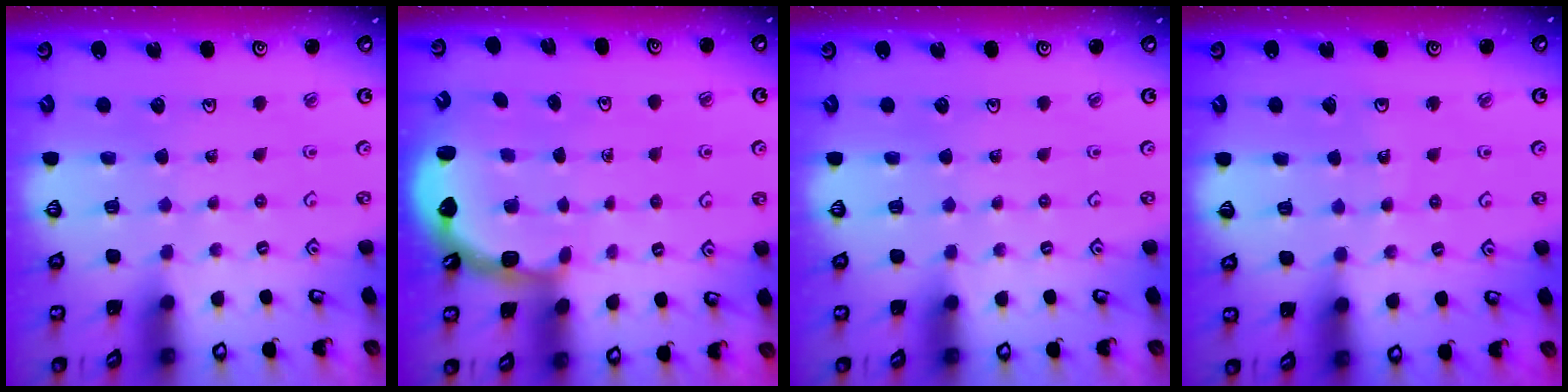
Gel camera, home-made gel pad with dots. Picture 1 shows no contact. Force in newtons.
{"total": 2.5, "press": 2.1, "slide": 1.3}
{"total": 0.0}
{"total": 3.7, "press": 3.7, "slide": 0.4}